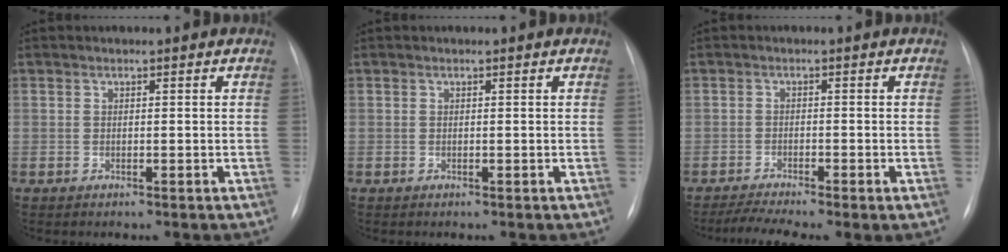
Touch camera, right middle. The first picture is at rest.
{"total": 0.0}
{"total": 4.5, "force": [-3.3, 0.2, 3.1], "torque": [-0.062, -0.007, -0.060]}